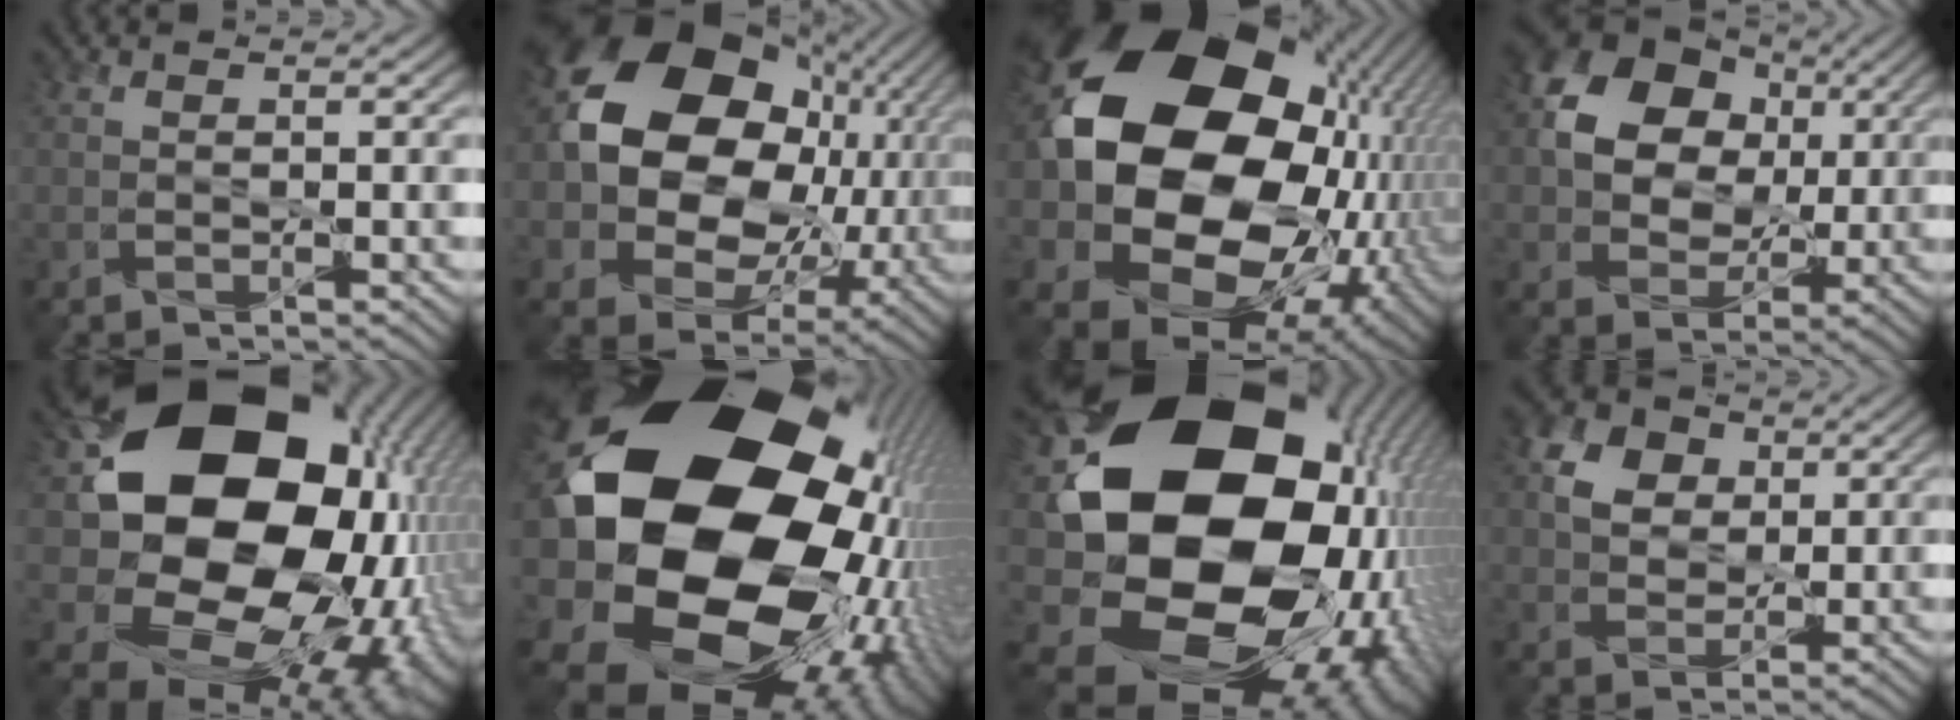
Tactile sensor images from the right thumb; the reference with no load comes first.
{"total": 19.3, "force": [2.4, 14.9, 12.1], "torque": [-0.250, -0.016, 0.061]}
{"total": 23.1, "force": [2.8, 17.0, 15.3], "torque": [-0.330, -0.061, 0.098]}
{"total": 13.5, "force": [3.4, 10.4, 8.0], "torque": [-0.168, 0.023, 0.054]}
{"total": 22.1, "force": [2.6, 17.3, 13.5], "torque": [-0.283, -0.071, 0.100]}
{"total": 24.9, "force": [2.6, 19.3, 15.5], "torque": [-0.329, -0.083, 0.046]}
{"total": 23.2, "force": [0.2, 17.7, 14.9], "torque": [-0.314, -0.086, 0.035]}
{"total": 5.8, "force": [2.1, 4.6, 2.8], "torque": [-0.069, 0.007, 0.029]}